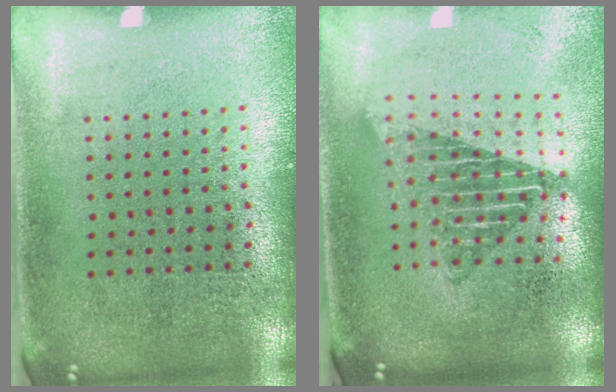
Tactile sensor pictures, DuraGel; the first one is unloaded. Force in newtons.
{"total": 1.6, "press": 1.4, "slide": 0.9}